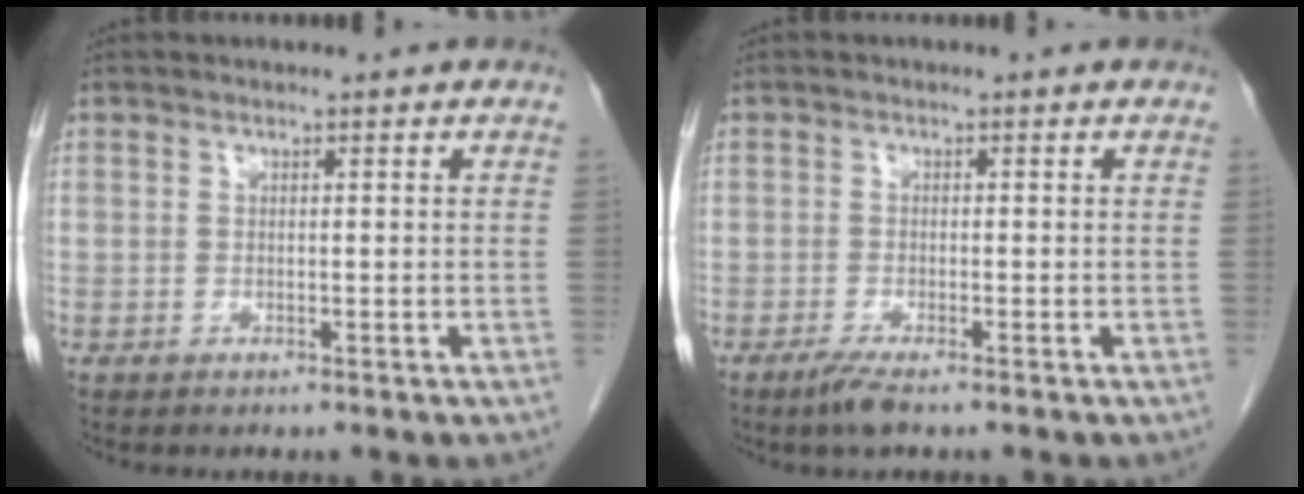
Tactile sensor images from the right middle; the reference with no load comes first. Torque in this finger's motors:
{"motor_torque": [0.76, -0.35, 0.04, 0.04]}